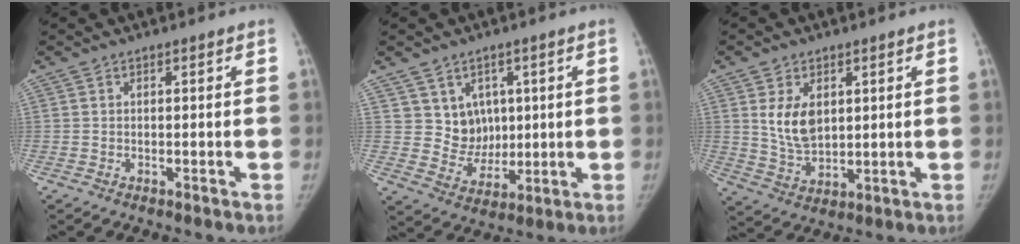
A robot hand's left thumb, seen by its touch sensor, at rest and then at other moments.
{"total": 7.7, "force": [2.9, 6.8, 2.3], "torque": [-0.002, -0.020, 0.063]}
{"total": 8.1, "force": [2.4, 5.3, 5.7], "torque": [-0.080, -0.019, 0.059]}